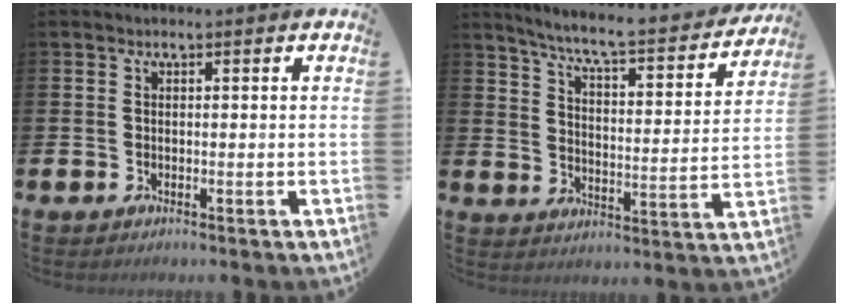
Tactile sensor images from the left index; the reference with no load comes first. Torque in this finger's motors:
{"motor_torque": [-0.01, -0.55, 0.51, 0.17]}